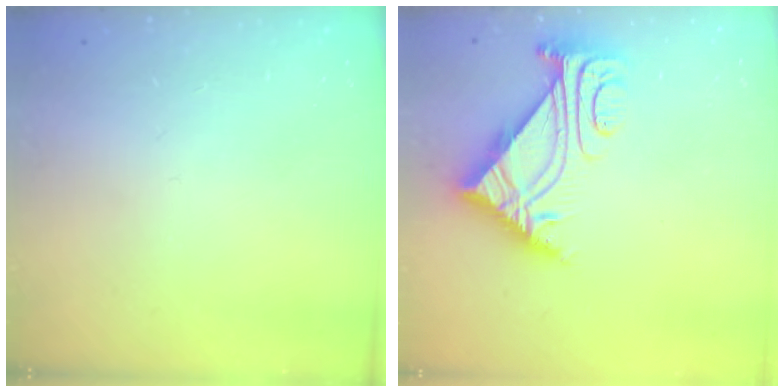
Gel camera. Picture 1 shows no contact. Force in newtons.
{"total": 8.0, "press": 7.9, "slide": 1.2}